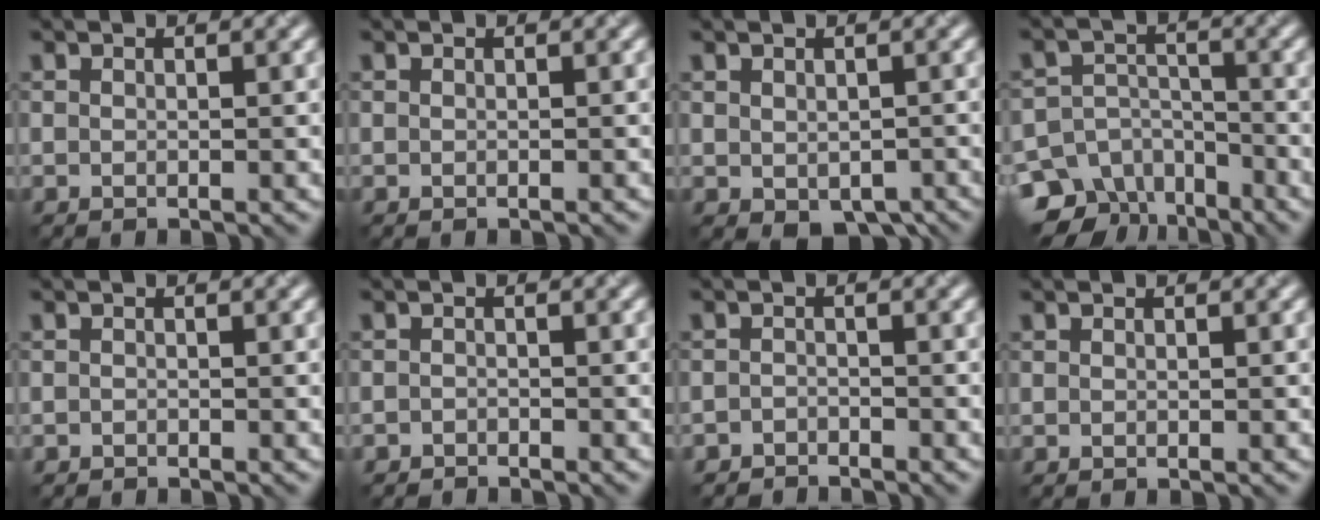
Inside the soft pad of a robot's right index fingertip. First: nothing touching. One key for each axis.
{"total": 0.0}
{"total": 3.2, "fx": -1.2, "fy": 2.0, "fz": 2.2, "tx": -0.027, "ty": -0.016, "tz": -0.005}
{"total": 10.0, "fx": -7.0, "fy": 6.5, "fz": 2.8, "tx": -0.051, "ty": -0.010, "tz": -0.116}
{"total": 0.6, "fx": -0.5, "fy": 0.1, "fz": -0.1, "tx": 0.002, "ty": -0.001, "tz": -0.011}
{"total": 1.2, "fx": -1.2, "fy": 0.2, "fz": -0.1, "tx": 0.004, "ty": -0.003, "tz": -0.024}
{"total": 1.8, "fx": -1.8, "fy": 0.3, "fz": -0.1, "tx": 0.006, "ty": 0.000, "tz": -0.036}
{"total": 0.0}